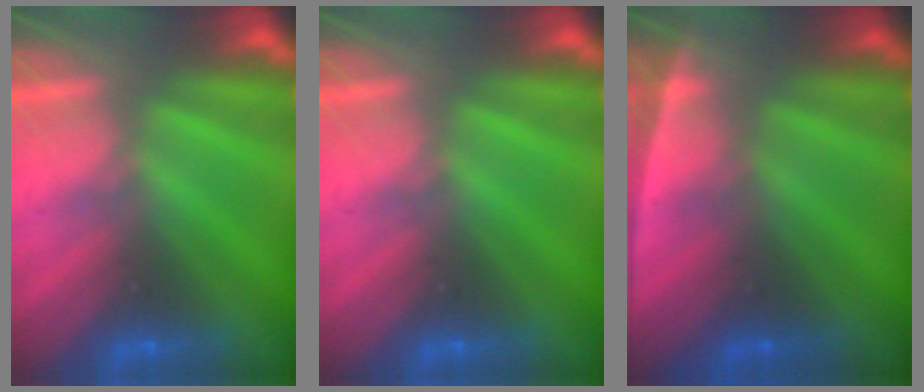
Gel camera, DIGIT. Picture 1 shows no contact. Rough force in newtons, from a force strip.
{"total": 0.0}
{"total": 2.6}